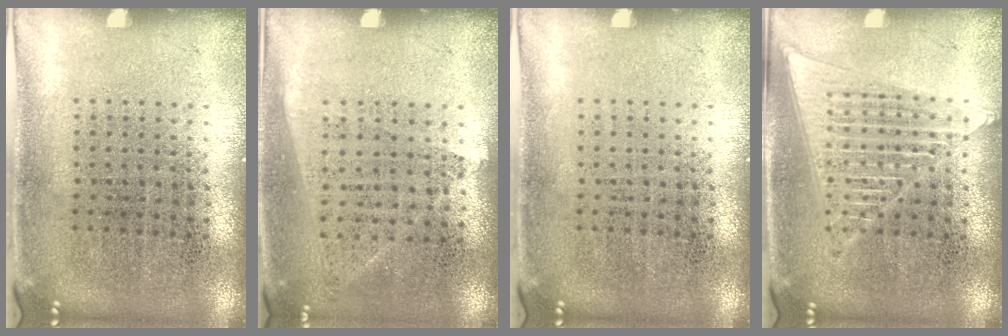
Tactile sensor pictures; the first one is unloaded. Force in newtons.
{"total": 1.0, "press": 0.8, "slide": 0.5}
{"total": 0.0}
{"total": 1.5, "press": 1.5, "slide": 0.1}